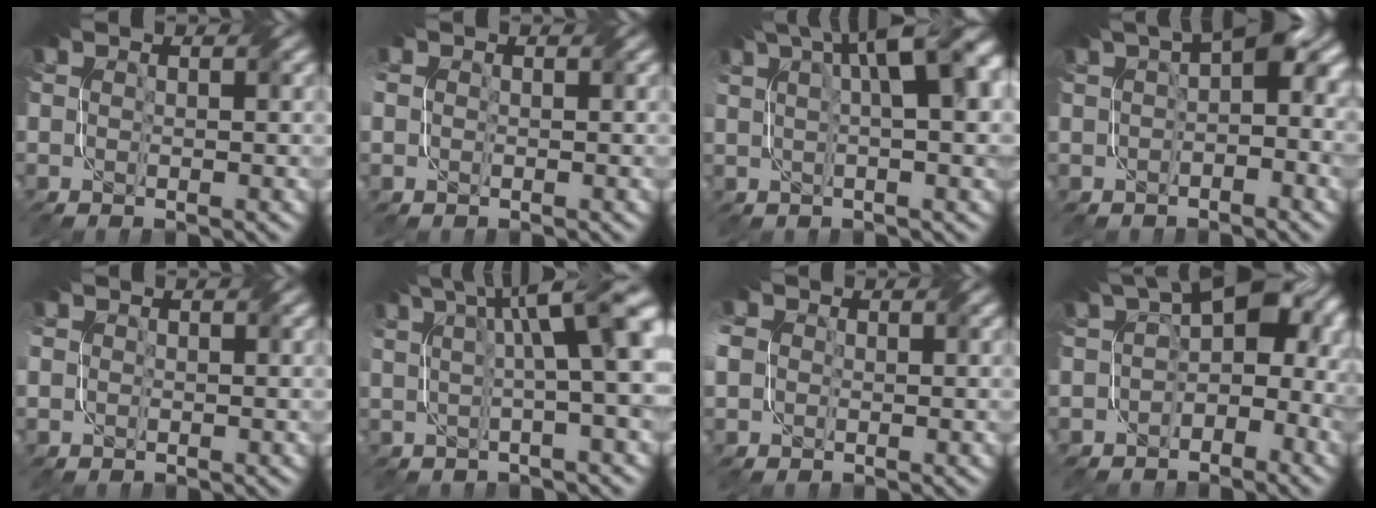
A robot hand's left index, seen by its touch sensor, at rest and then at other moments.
{"total": 1.6, "force": [0.4, 1.5, 0.3], "torque": [-0.010, 0.013, 0.002]}
{"total": 8.7, "force": [3.9, 2.6, 7.3], "torque": [-0.107, 0.026, 0.061]}
{"total": 3.7, "force": [0.8, 1.7, 3.2], "torque": [-0.036, 0.015, 0.002]}
{"total": 1.4, "force": [0.6, 1.2, -0.4], "torque": [0.009, 0.010, 0.007]}
{"total": 8.8, "force": [2.9, 2.5, 7.9], "torque": [-0.092, 0.029, 0.040]}
{"total": 4.7, "force": [0.7, 4.3, 1.8], "torque": [-0.052, 0.019, -0.013]}
{"total": 7.3, "force": [-0.2, 4.7, 5.5], "torque": [-0.069, 0.016, -0.018]}